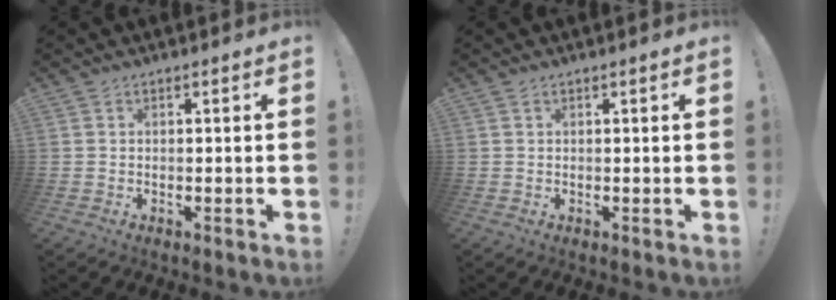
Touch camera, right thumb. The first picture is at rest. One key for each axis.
{"total": 0.6, "fx": 0.2, "fy": -0.2, "fz": 0.6, "tx": -0.006, "ty": -0.002, "tz": 0.002}